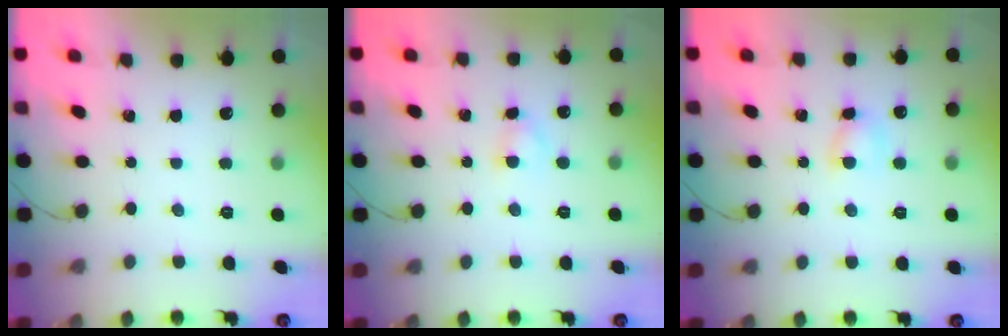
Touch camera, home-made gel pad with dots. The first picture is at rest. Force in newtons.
{"total": 2.6, "press": 2.3, "slide": 1.2}
{"total": 4.5, "press": 4.4, "slide": 1.0}